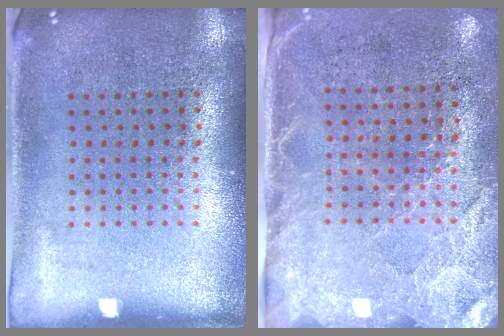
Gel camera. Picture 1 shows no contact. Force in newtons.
{"total": 2.7, "press": 2.3, "slide": 1.3}